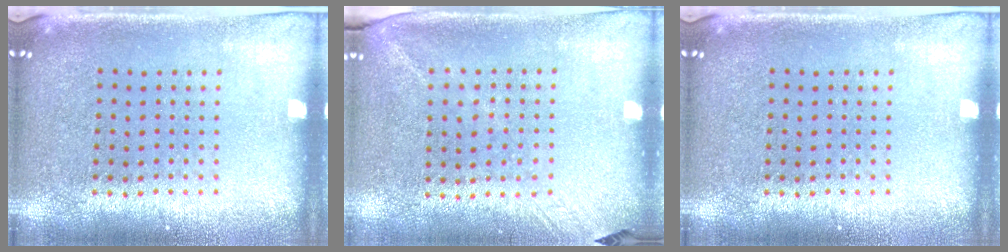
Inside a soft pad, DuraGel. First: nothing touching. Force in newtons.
{"total": 1.2, "press": 0.9, "slide": 0.9}
{"total": 0.0}